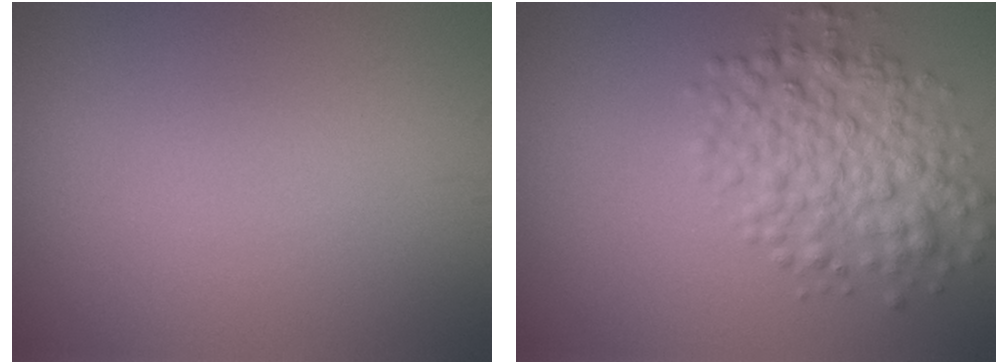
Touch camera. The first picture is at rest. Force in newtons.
{"total": 5.1, "press": 5.1, "slide": 0.1}